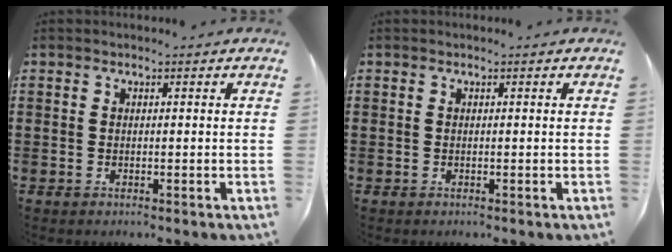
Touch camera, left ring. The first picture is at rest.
{"total": 0.0}